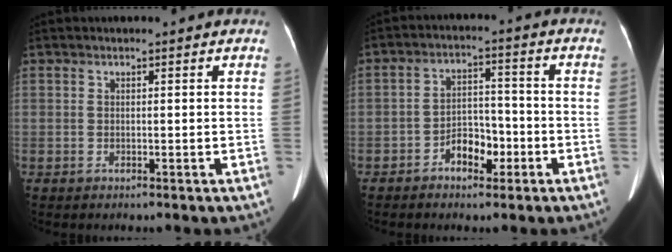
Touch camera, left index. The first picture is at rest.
{"total": 5.5, "force": [-2.8, 3.1, 3.5], "torque": [-0.060, 0.018, -0.048]}